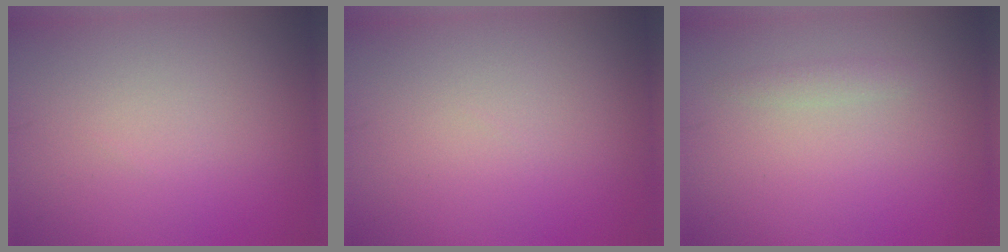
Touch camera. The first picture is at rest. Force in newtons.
{"total": 0.0}
{"total": 0.8, "press": 0.8, "slide": 0.0}